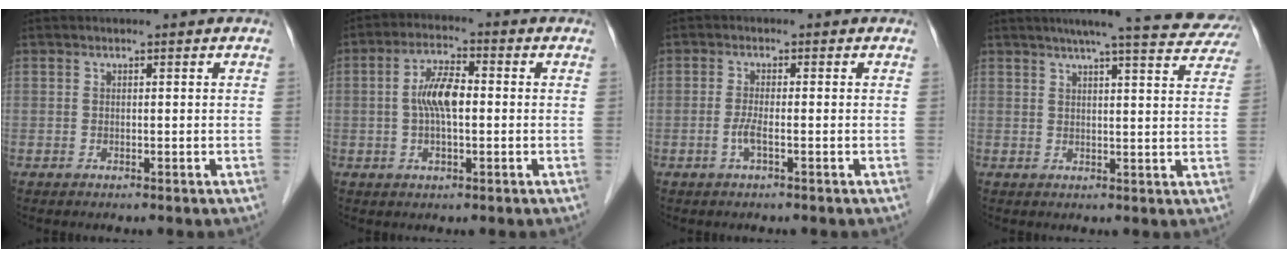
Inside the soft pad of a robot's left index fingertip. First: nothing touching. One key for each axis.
{"total": 6.3, "fx": -0.1, "fy": 2.0, "fz": 6.0, "tx": -0.124, "ty": 0.009, "tz": -0.004}
{"total": 2.0, "fx": -0.8, "fy": 0.1, "fz": 1.9, "tx": -0.041, "ty": -0.002, "tz": -0.019}
{"total": 16.6, "fx": 14.6, "fy": 1.8, "fz": 7.7, "tx": -0.099, "ty": 0.008, "tz": 0.167}